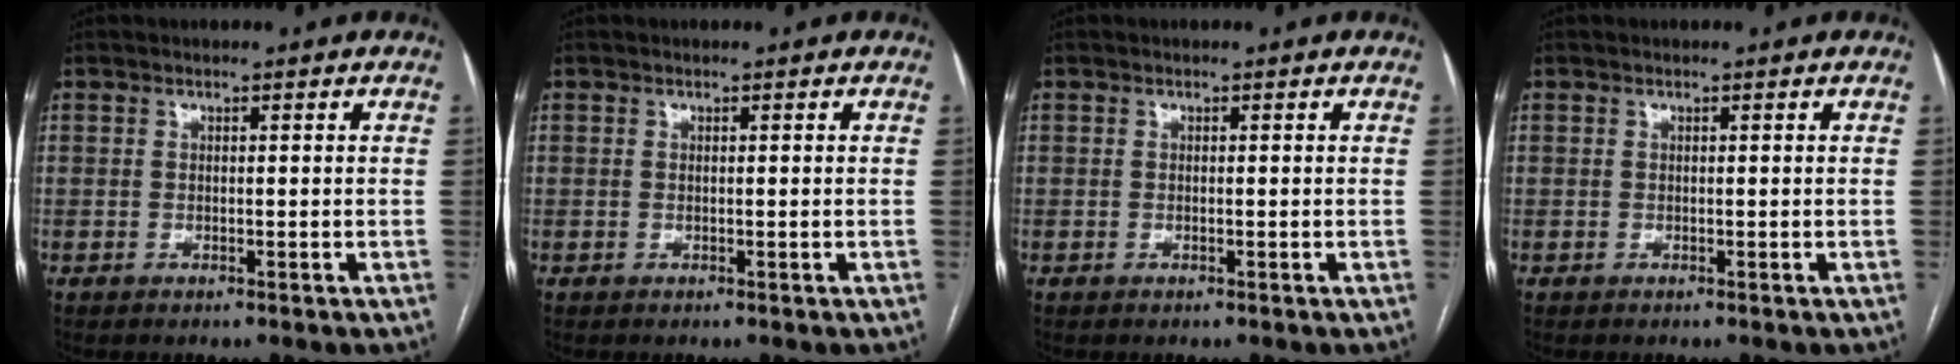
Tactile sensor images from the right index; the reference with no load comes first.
{"total": 0.0}
{"total": 0.0}
{"total": 0.0}